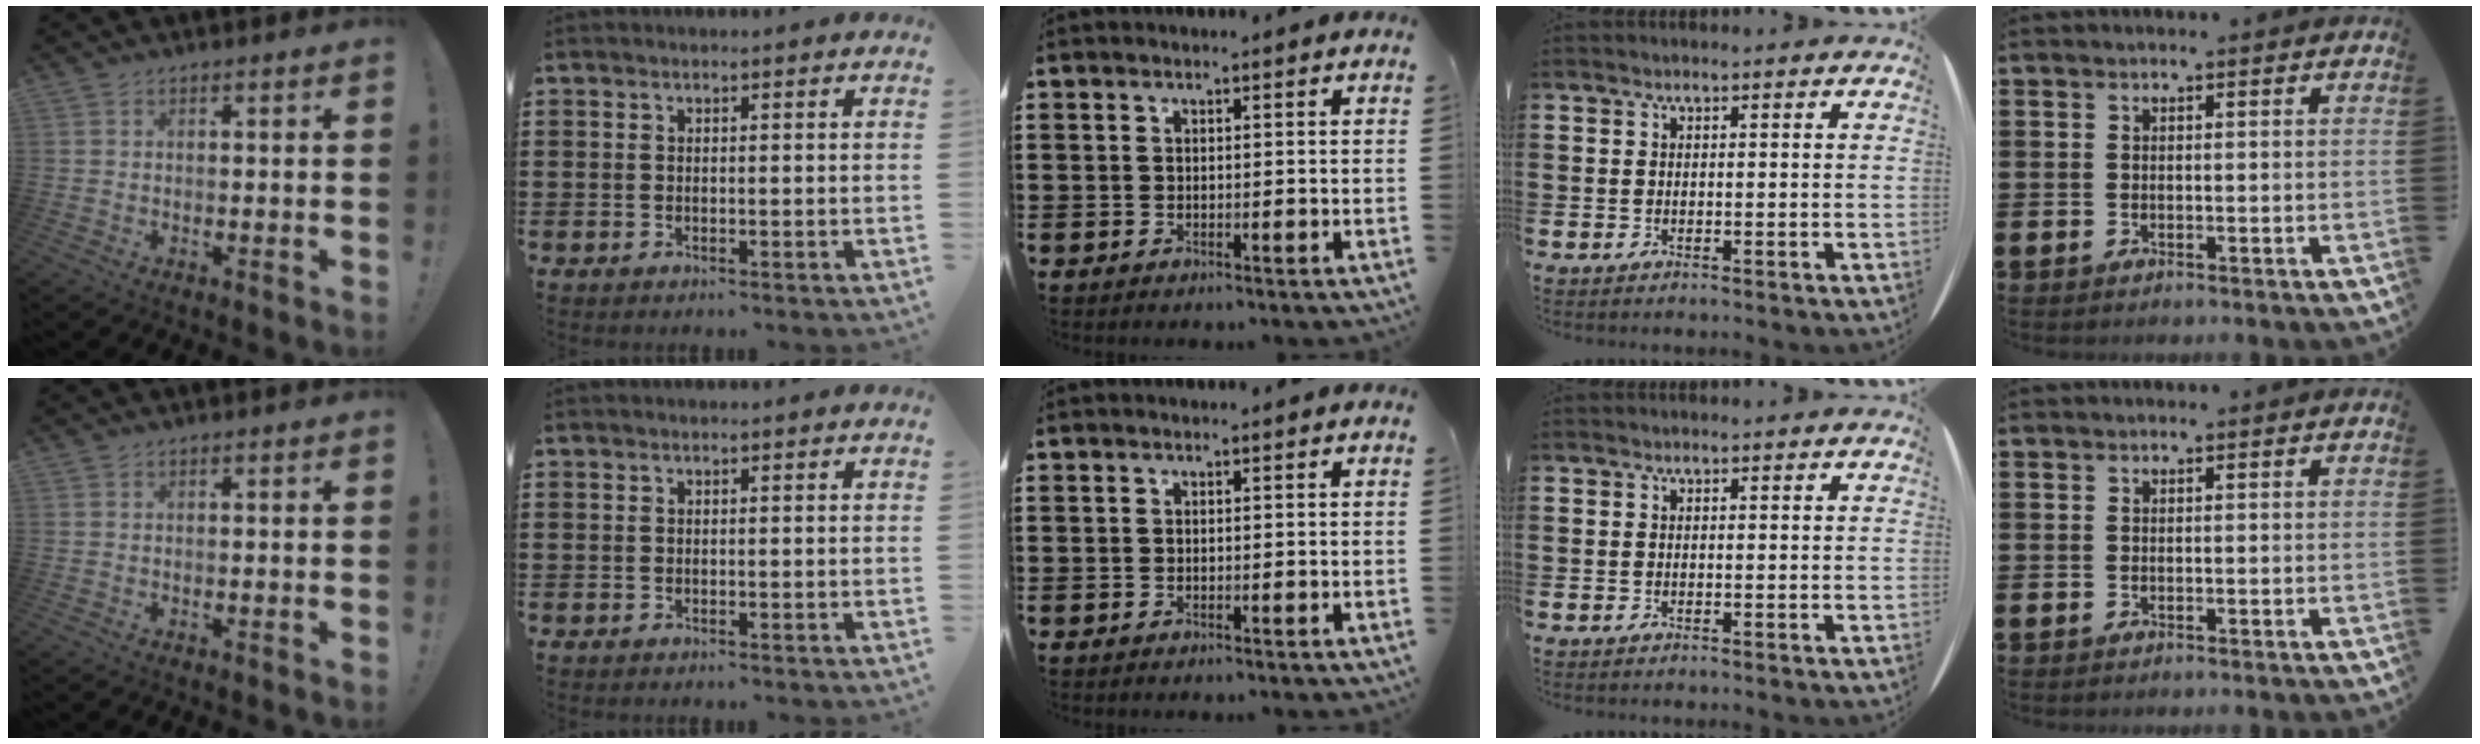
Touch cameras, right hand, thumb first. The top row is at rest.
{}